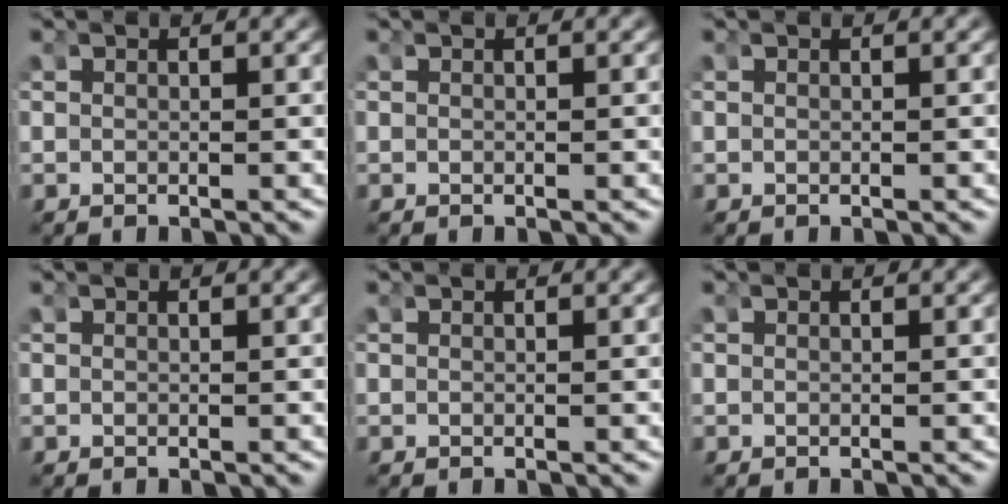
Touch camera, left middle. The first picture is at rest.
{"total": 0.0}
{"total": 0.0}
{"total": 0.0}
{"total": 0.0}
{"total": 0.0}